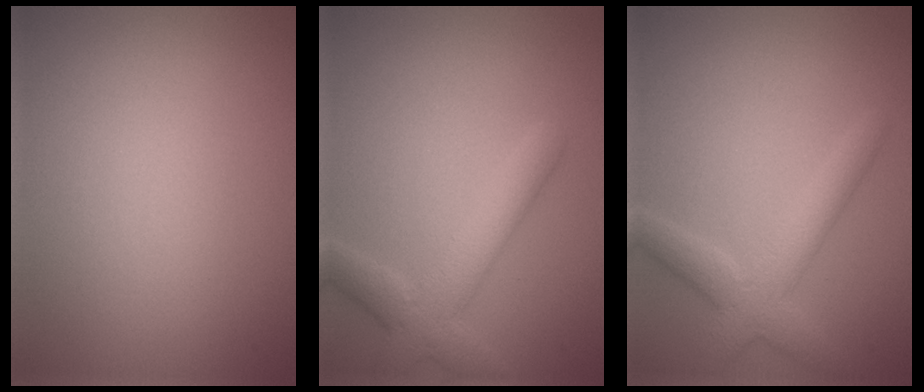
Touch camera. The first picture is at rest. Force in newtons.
{"total": 4.0, "press": 4.0, "slide": 0.1}
{"total": 3.7, "press": 3.7, "slide": 0.1}